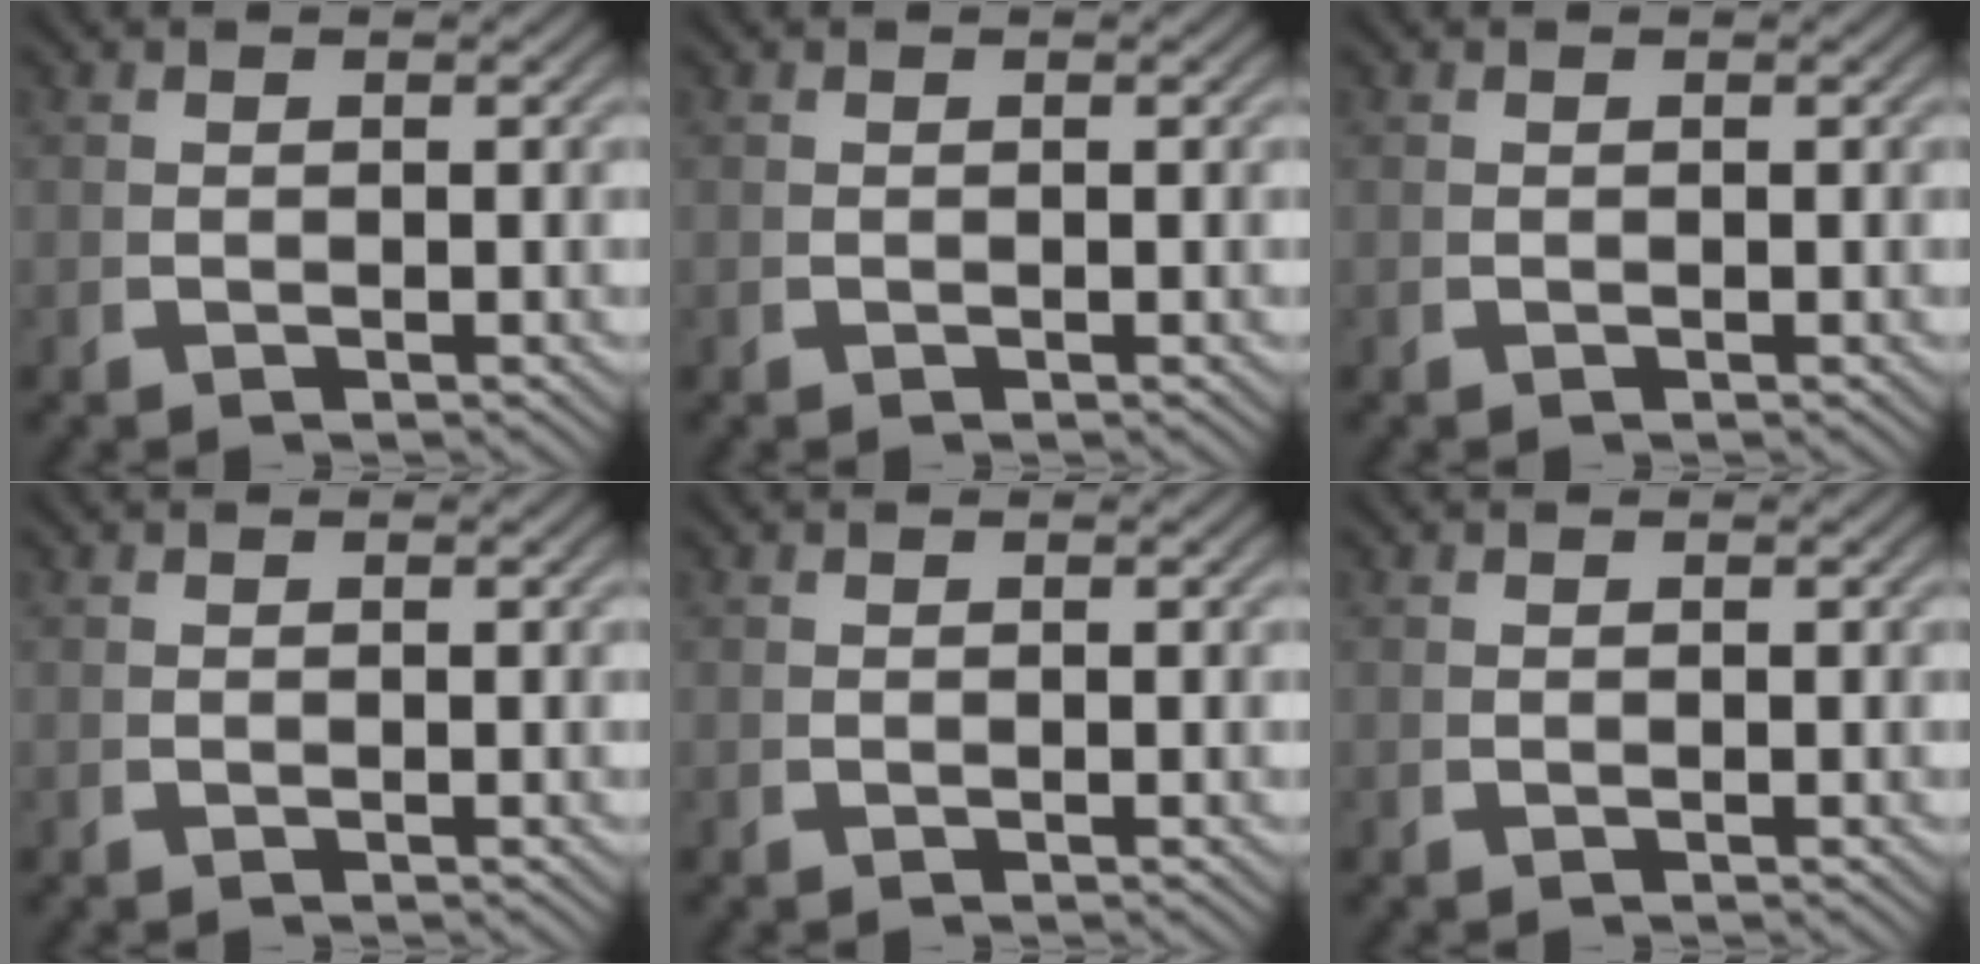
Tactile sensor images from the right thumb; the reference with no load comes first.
{"total": 0.0}
{"total": 0.0}
{"total": 0.0}
{"total": 0.0}
{"total": 0.0}